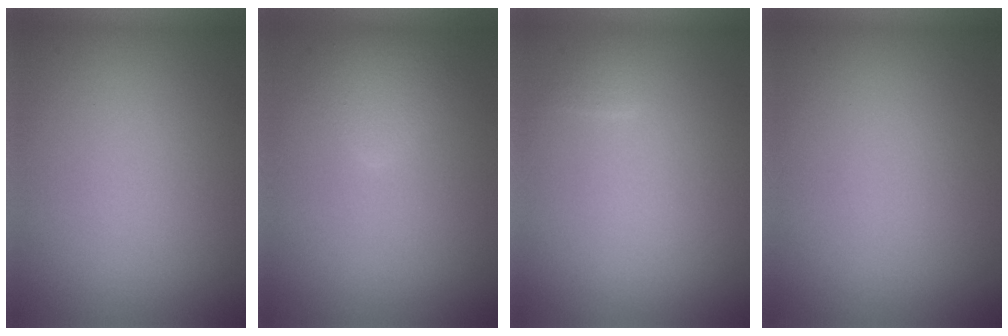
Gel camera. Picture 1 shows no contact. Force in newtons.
{"total": 2.6, "press": 2.6, "slide": 0.1}
{"total": 0.7, "press": 0.7, "slide": 0.1}
{"total": 0.0}